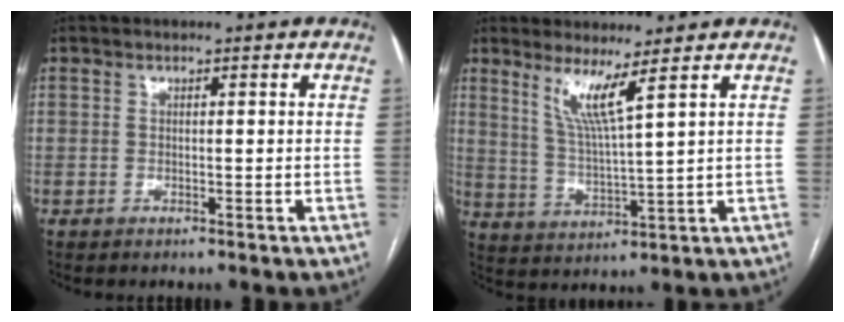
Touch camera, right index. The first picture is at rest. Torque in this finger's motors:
{"motor_torque": [0.63, 0.57, 0.22, 0.12]}